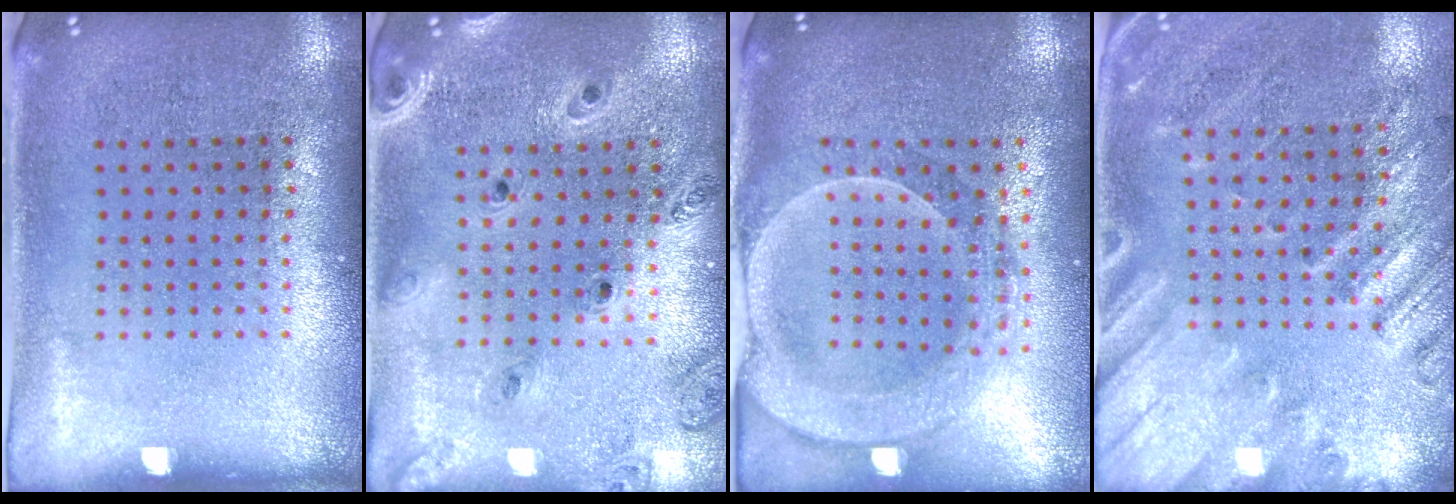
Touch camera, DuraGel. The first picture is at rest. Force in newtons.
{"total": 1.3, "press": 1.3, "slide": 0.2}
{"total": 2.2, "press": 2.0, "slide": 0.9}
{"total": 2.5, "press": 2.0, "slide": 1.6}